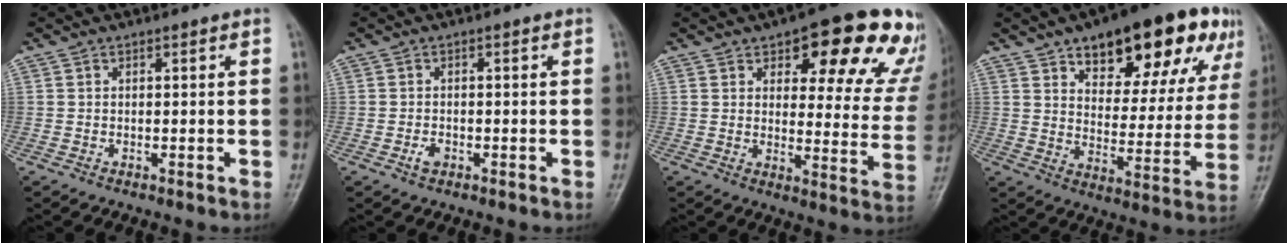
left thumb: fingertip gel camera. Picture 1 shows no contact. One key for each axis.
{"total": 1.6, "fx": -0.7, "fy": 1.0, "fz": 1.0, "tx": -0.018, "ty": 0.001, "tz": -0.015}
{"total": 20.6, "fx": 12.3, "fy": 8.2, "fz": 14.3, "tx": -0.127, "ty": -0.043, "tz": 0.146}
{"total": 23.7, "fx": 13.6, "fy": 10.3, "fz": 16.3, "tx": -0.170, "ty": -0.026, "tz": 0.196}